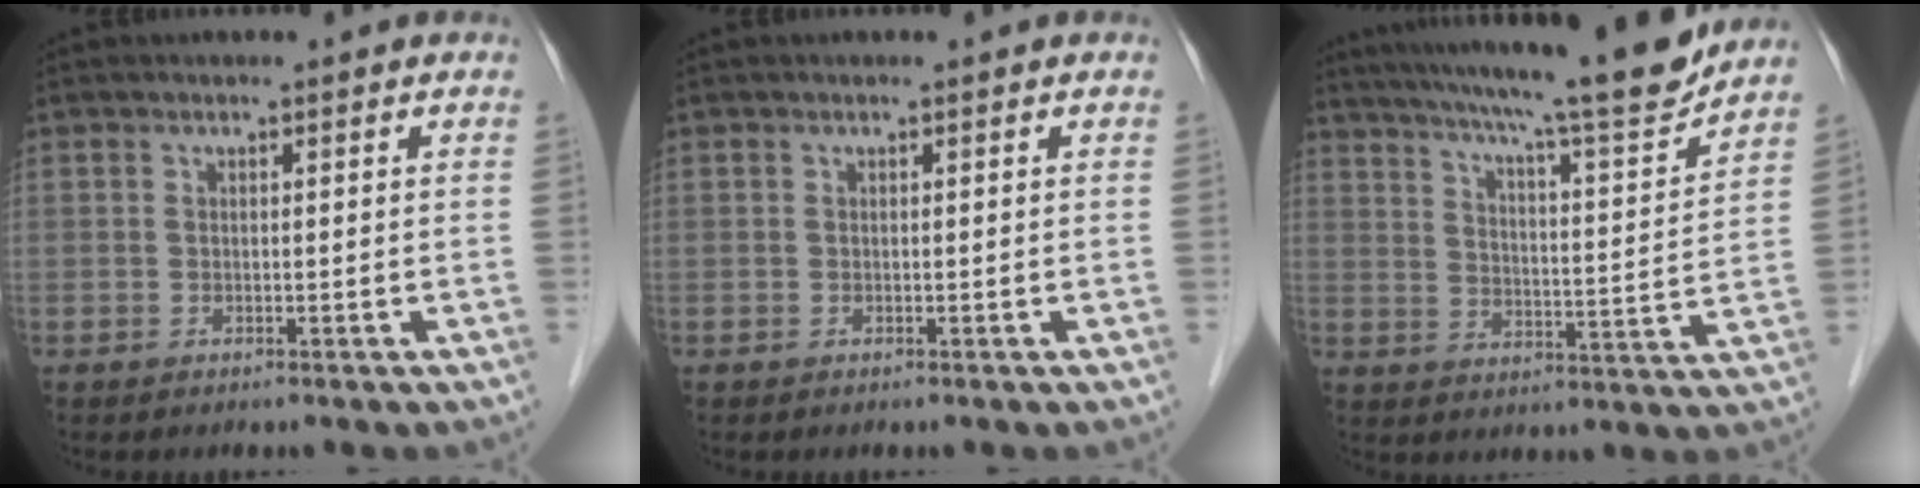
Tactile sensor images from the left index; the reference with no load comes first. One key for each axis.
{"total": 0.0}
{"total": 19.2, "fx": 16.8, "fy": 0.0, "fz": 9.3, "tx": -0.150, "ty": -0.018, "tz": 0.240}